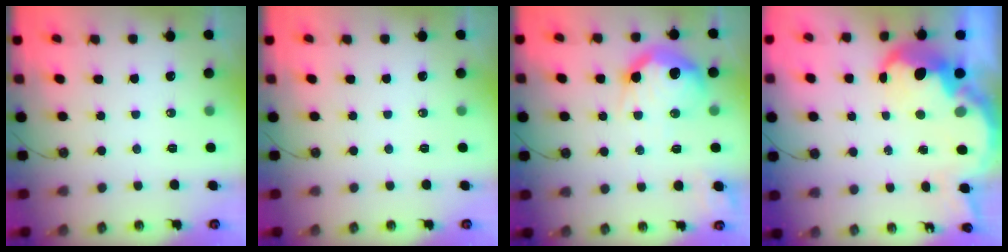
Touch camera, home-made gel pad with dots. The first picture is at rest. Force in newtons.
{"total": 0.0}
{"total": 20.4, "press": 20.3, "slide": 1.9}
{"total": 11.8, "press": 11.8, "slide": 0.5}